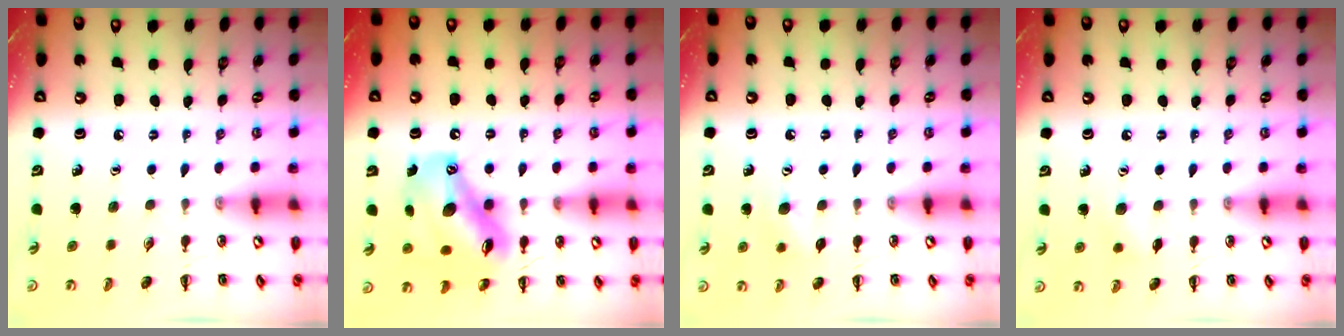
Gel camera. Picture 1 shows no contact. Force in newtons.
{"total": 14.6, "press": 14.0, "slide": 3.9}
{"total": 5.9, "press": 5.7, "slide": 1.4}
{"total": 4.8, "press": 4.7, "slide": 1.0}